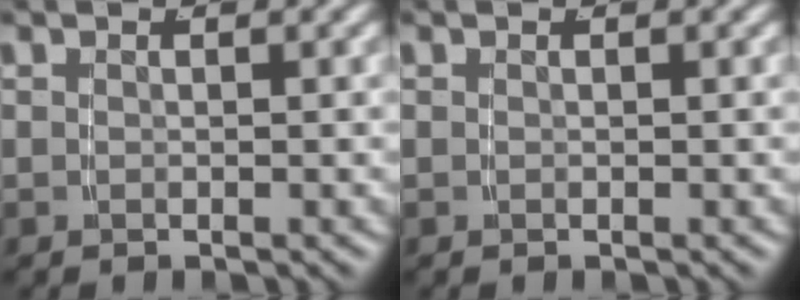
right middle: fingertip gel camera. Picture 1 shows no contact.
{"total": 0.0}